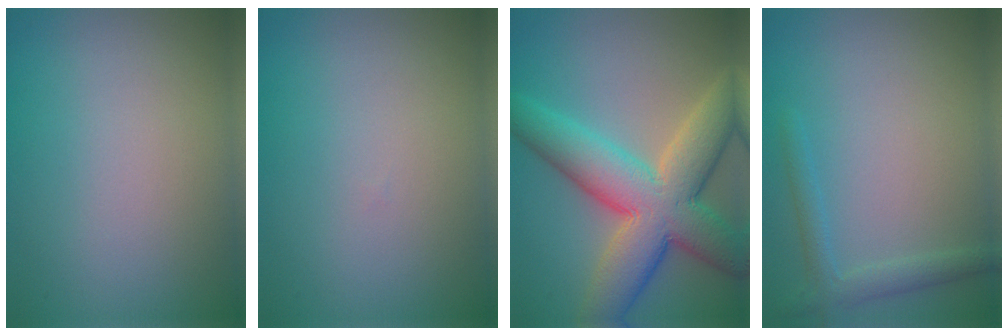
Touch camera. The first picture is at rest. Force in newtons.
{"total": 0.0}
{"total": 10.5, "press": 10.5, "slide": 0.5}
{"total": 2.0, "press": 2.0, "slide": 0.1}